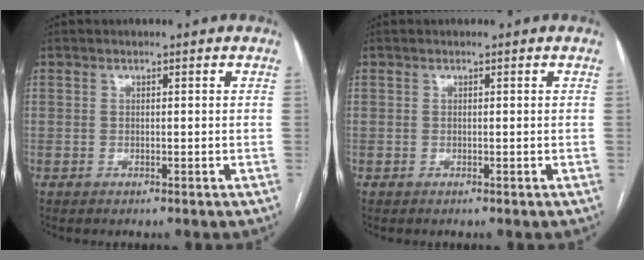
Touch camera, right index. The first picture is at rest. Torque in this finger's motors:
{"motor_torque": [0.00, 0.00, 0.00, 0.00]}